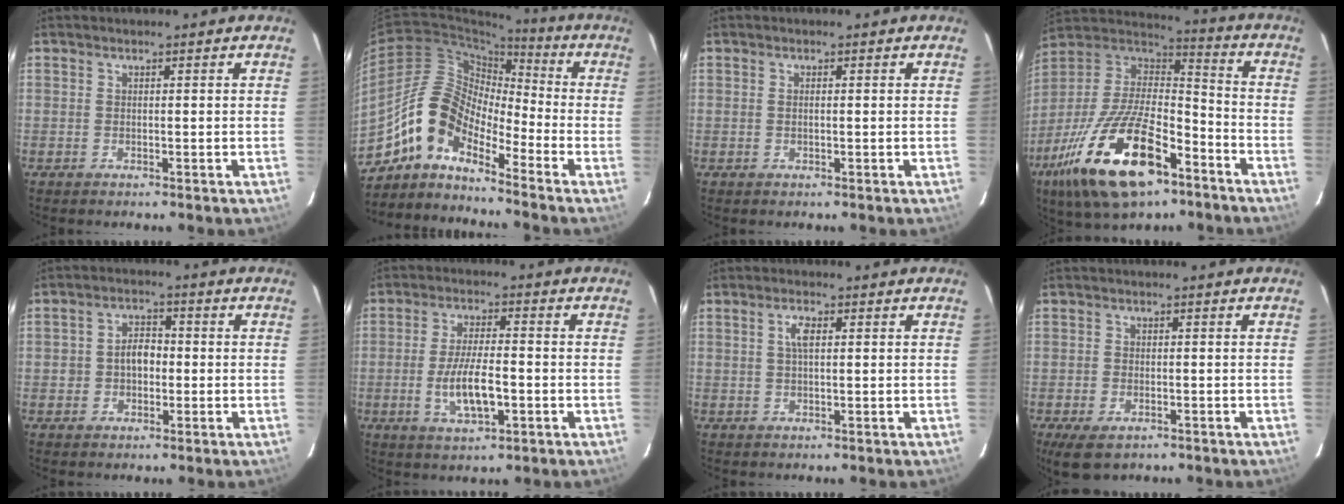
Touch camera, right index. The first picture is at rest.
{"total": 10.8, "force": [-8.0, 4.6, 5.6], "torque": [-0.095, 0.025, -0.172]}
{"total": 0.8, "force": [0.1, 0.2, 0.7], "torque": [-0.014, 0.001, 0.001]}
{"total": 25.8, "force": [-14.0, 10.9, 18.8], "torque": [-0.376, -0.034, -0.240]}
{"total": 4.8, "force": [-0.6, 3.7, 2.9], "torque": [-0.051, 0.014, -0.006]}
{"total": 8.9, "force": [-2.4, 3.0, 8.0], "torque": [-0.158, -0.008, -0.040]}
{"total": 2.5, "force": [0.6, 0.9, 2.2], "torque": [-0.044, 0.006, 0.011]}
{"total": 5.3, "force": [-3.0, 3.0, 3.2], "torque": [-0.072, -0.018, -0.051]}